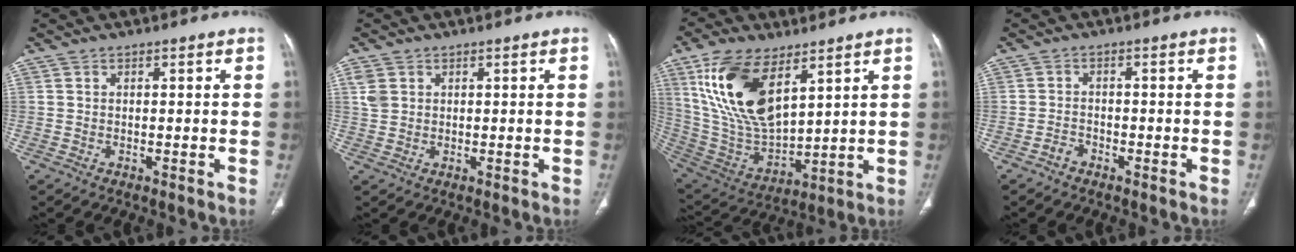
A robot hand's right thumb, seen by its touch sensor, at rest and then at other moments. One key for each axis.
{"total": 2.9, "fx": 1.0, "fy": 2.3, "fz": 1.4, "tx": -0.025, "ty": 0.002, "tz": 0.028}
{"total": 19.3, "fx": 9.0, "fy": 9.4, "fz": 14.3, "tx": -0.262, "ty": -0.035, "tz": 0.187}
{"total": 1.8, "fx": -1.4, "fy": 1.0, "fz": 0.4, "tx": -0.008, "ty": 0.009, "tz": -0.027}